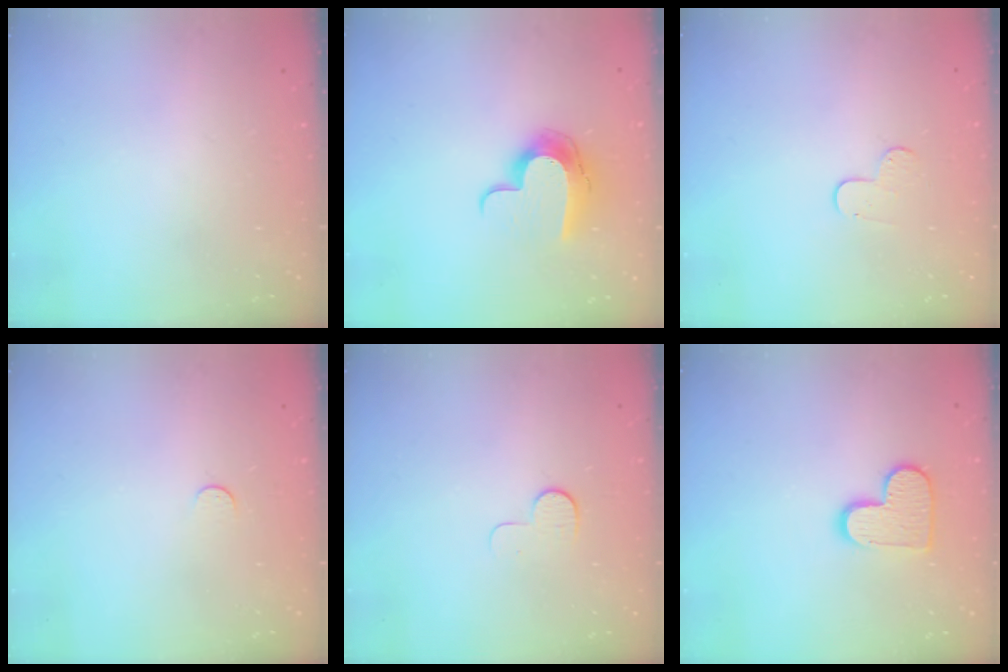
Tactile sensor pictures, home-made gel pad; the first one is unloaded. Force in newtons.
{"total": 11.3, "press": 11.3, "slide": 0.2}
{"total": 5.5, "press": 5.5, "slide": 0.6}
{"total": 3.0, "press": 3.0, "slide": 0.3}
{"total": 7.6, "press": 7.5, "slide": 0.7}
{"total": 11.4, "press": 11.3, "slide": 0.6}